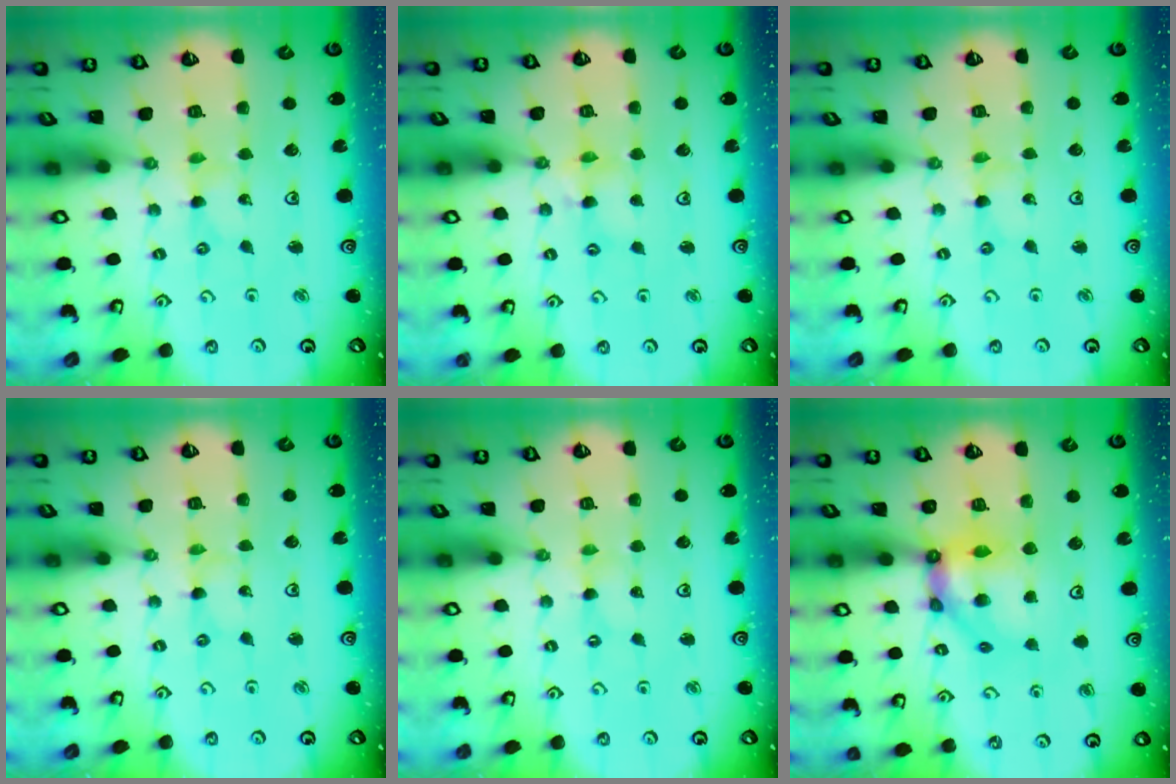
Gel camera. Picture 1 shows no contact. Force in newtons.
{"total": 4.2, "press": 4.2, "slide": 0.4}
{"total": 0.0}
{"total": 0.0}
{"total": 0.0}
{"total": 10.4, "press": 10.4, "slide": 1.1}